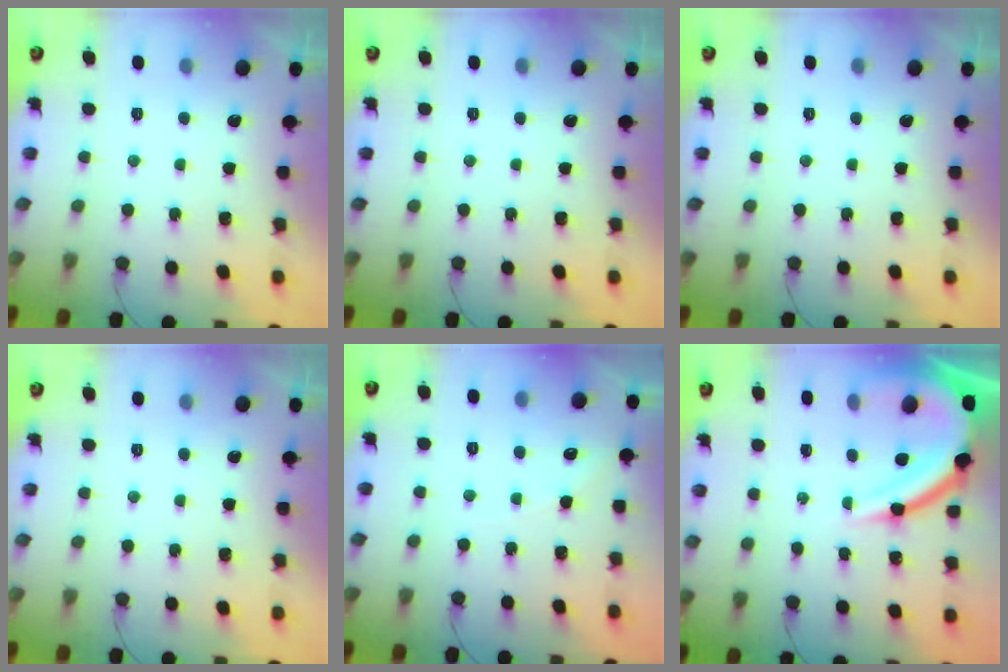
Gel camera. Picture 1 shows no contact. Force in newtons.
{"total": 0.0}
{"total": 0.0}
{"total": 0.0}
{"total": 4.1, "press": 4.1, "slide": 0.6}
{"total": 14.3, "press": 14.3, "slide": 1.3}